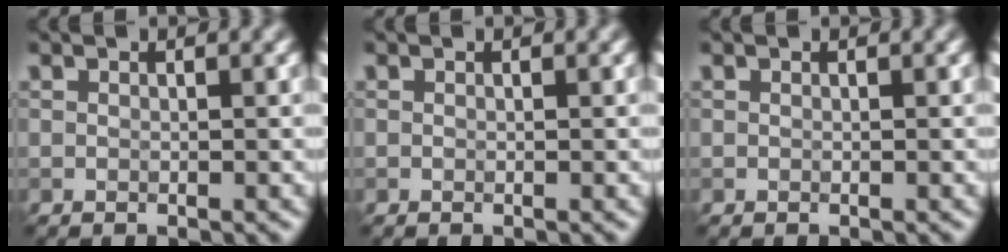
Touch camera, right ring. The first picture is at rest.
{"total": 0.0}
{"total": 0.0}